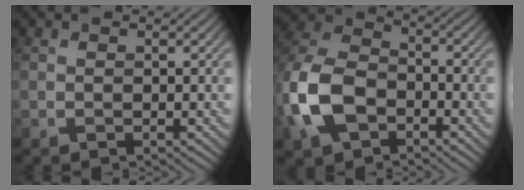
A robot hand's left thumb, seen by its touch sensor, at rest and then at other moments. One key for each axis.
{"total": 11.2, "fx": -4.1, "fy": 7.5, "fz": 7.2, "tx": -0.183, "ty": -0.007, "tz": -0.096}